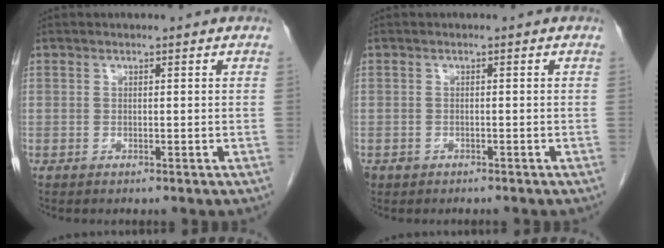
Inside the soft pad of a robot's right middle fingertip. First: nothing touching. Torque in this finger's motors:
{"motor_torque": [-0.13, 0.16, -0.03, -0.01]}